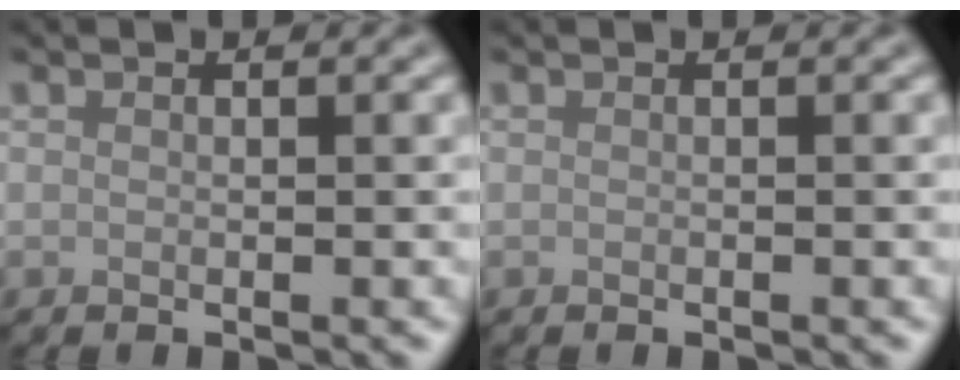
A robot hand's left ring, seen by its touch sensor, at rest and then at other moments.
{"total": 0.0}